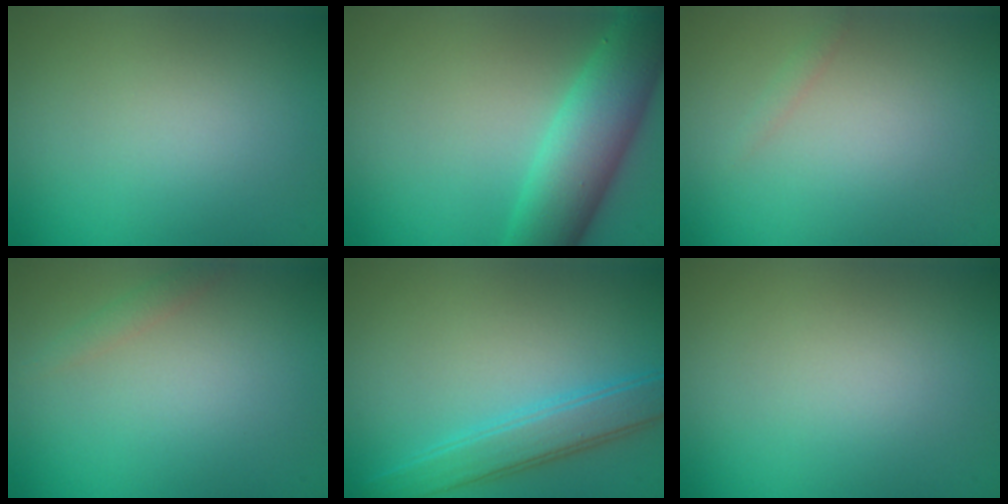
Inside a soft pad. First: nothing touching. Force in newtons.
{"total": 6.9, "press": 6.9, "slide": 0.1}
{"total": 0.6, "press": 0.6, "slide": 0.1}
{"total": 1.0, "press": 1.0, "slide": 0.0}
{"total": 3.6, "press": 3.6, "slide": 0.1}
{"total": 0.0}